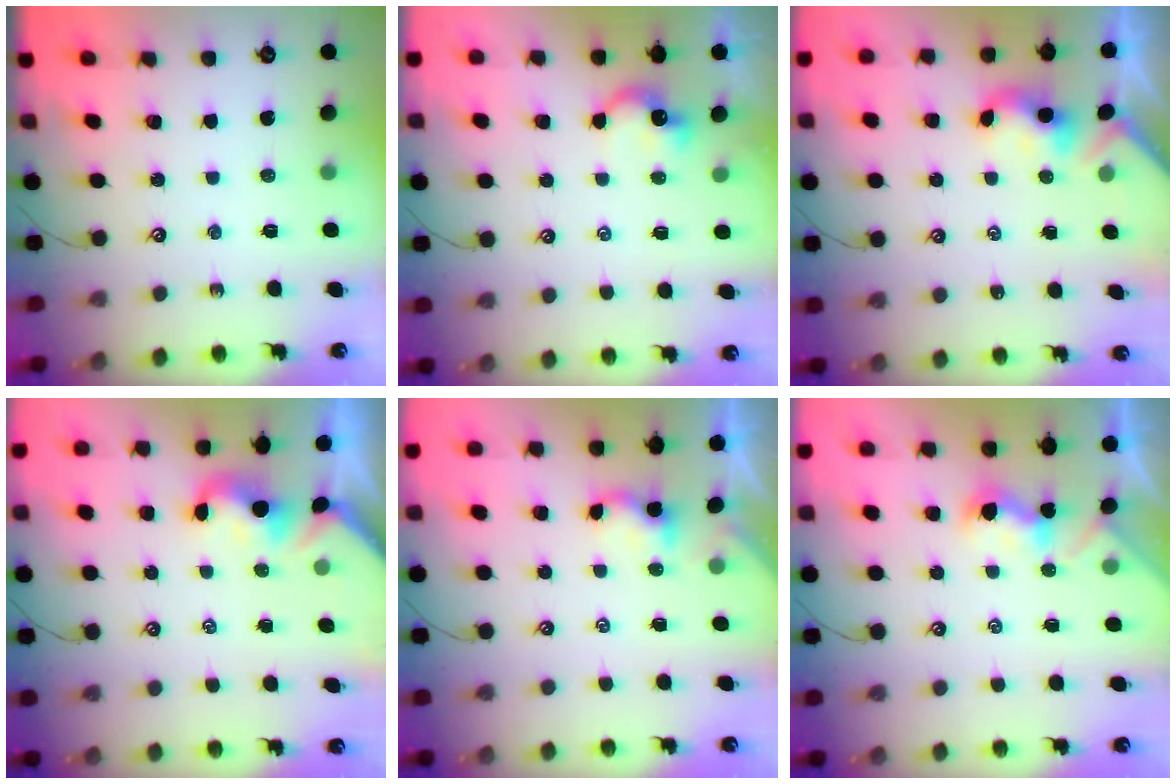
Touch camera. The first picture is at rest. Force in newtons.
{"total": 1.6, "press": 1.5, "slide": 0.4}
{"total": 2.3, "press": 2.3, "slide": 0.3}
{"total": 1.6, "press": 1.5, "slide": 0.4}
{"total": 2.4, "press": 2.4, "slide": 0.1}
{"total": 1.0, "press": 1.0, "slide": 0.4}